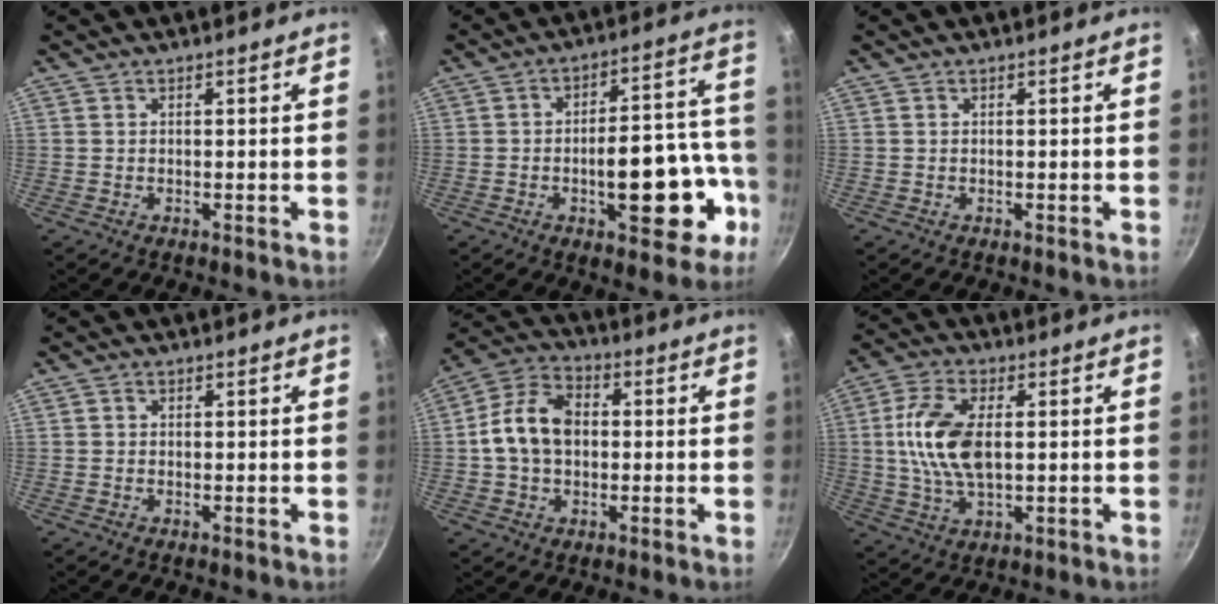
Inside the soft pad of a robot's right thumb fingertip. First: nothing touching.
{"total": 16.6, "force": [-5.8, 7.5, 13.6], "torque": [-0.143, 0.054, -0.075]}
{"total": 0.0}
{"total": 0.5, "force": [-0.1, 0.5, 0.1], "torque": [0.001, 0.002, -0.001]}
{"total": 11.9, "force": [0.3, 8.7, 8.2], "torque": [-0.127, 0.027, -0.012]}
{"total": 11.8, "force": [1.0, 6.2, 10.0], "torque": [-0.195, 0.009, 0.015]}